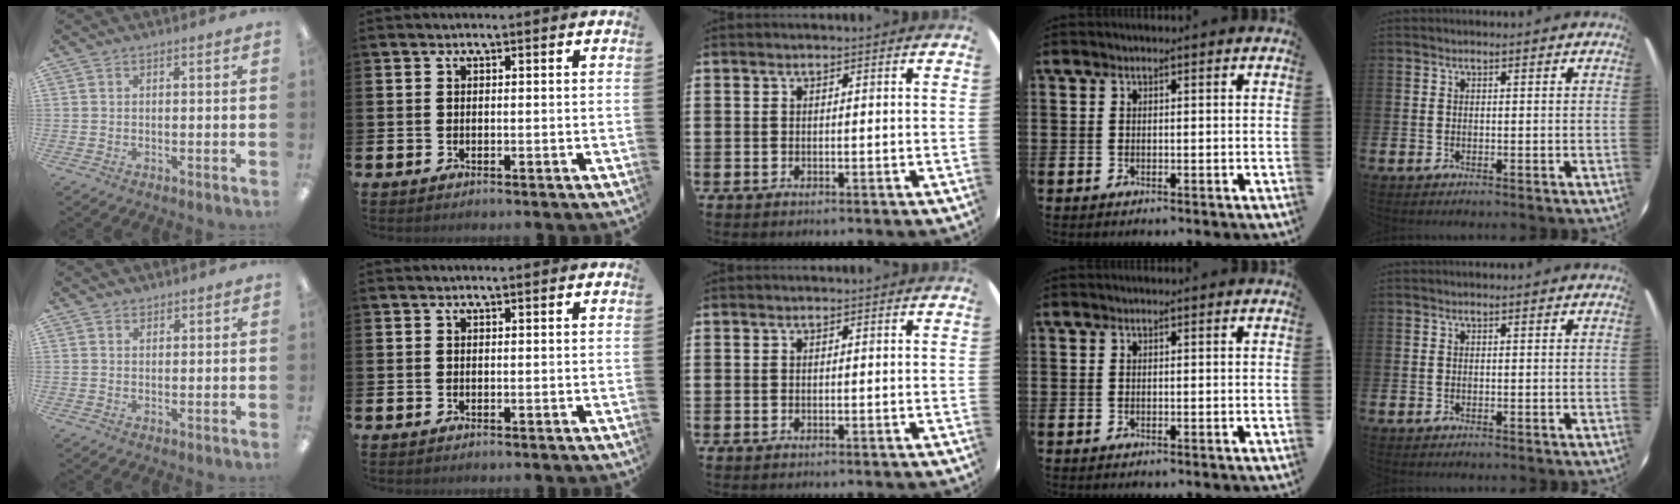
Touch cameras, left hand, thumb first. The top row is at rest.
{"thumb": {"total": 1.8, "force": [1.4, 1.0, -0.1], "torque": [0.010, -0.004, 0.025]}}